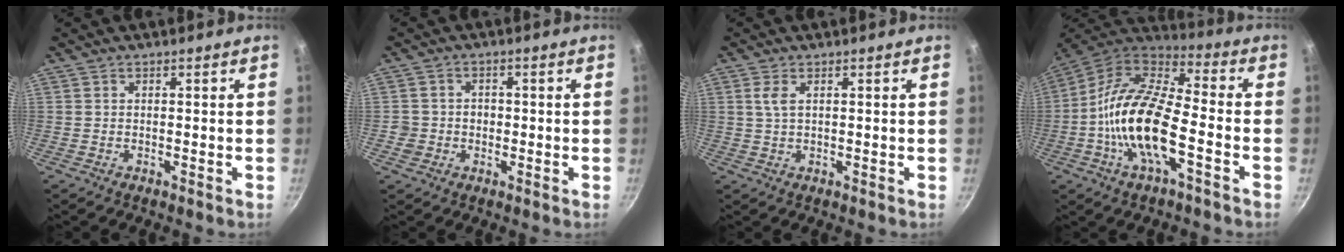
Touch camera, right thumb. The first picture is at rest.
{"total": 3.6, "force": [-0.7, 3.4, 1.1], "torque": [0.000, 0.011, -0.013]}
{"total": 2.6, "force": [0.9, 1.2, 2.1], "torque": [-0.042, -0.002, 0.018]}
{"total": 18.4, "force": [-4.9, 7.4, 16.1], "torque": [-0.302, 0.041, -0.113]}